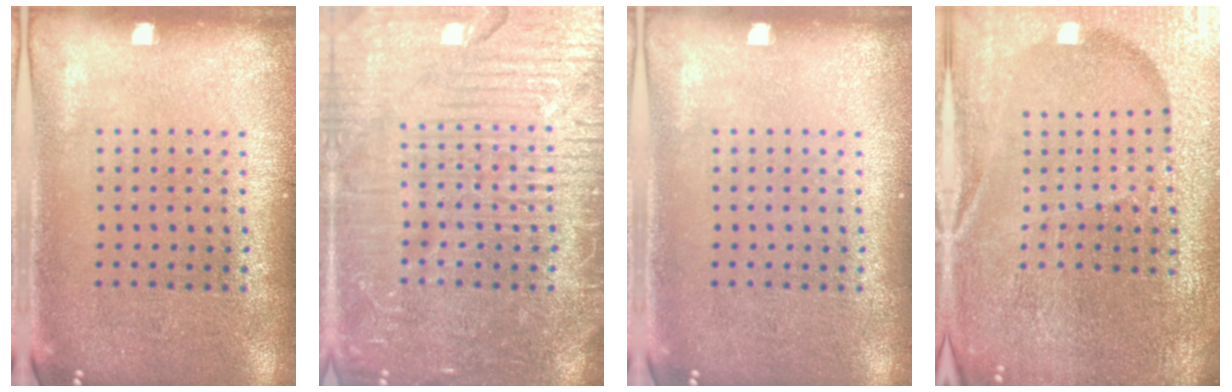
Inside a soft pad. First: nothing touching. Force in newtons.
{"total": 7.0, "press": 7.0, "slide": 0.9}
{"total": 0.0}
{"total": 4.9, "press": 4.6, "slide": 1.6}